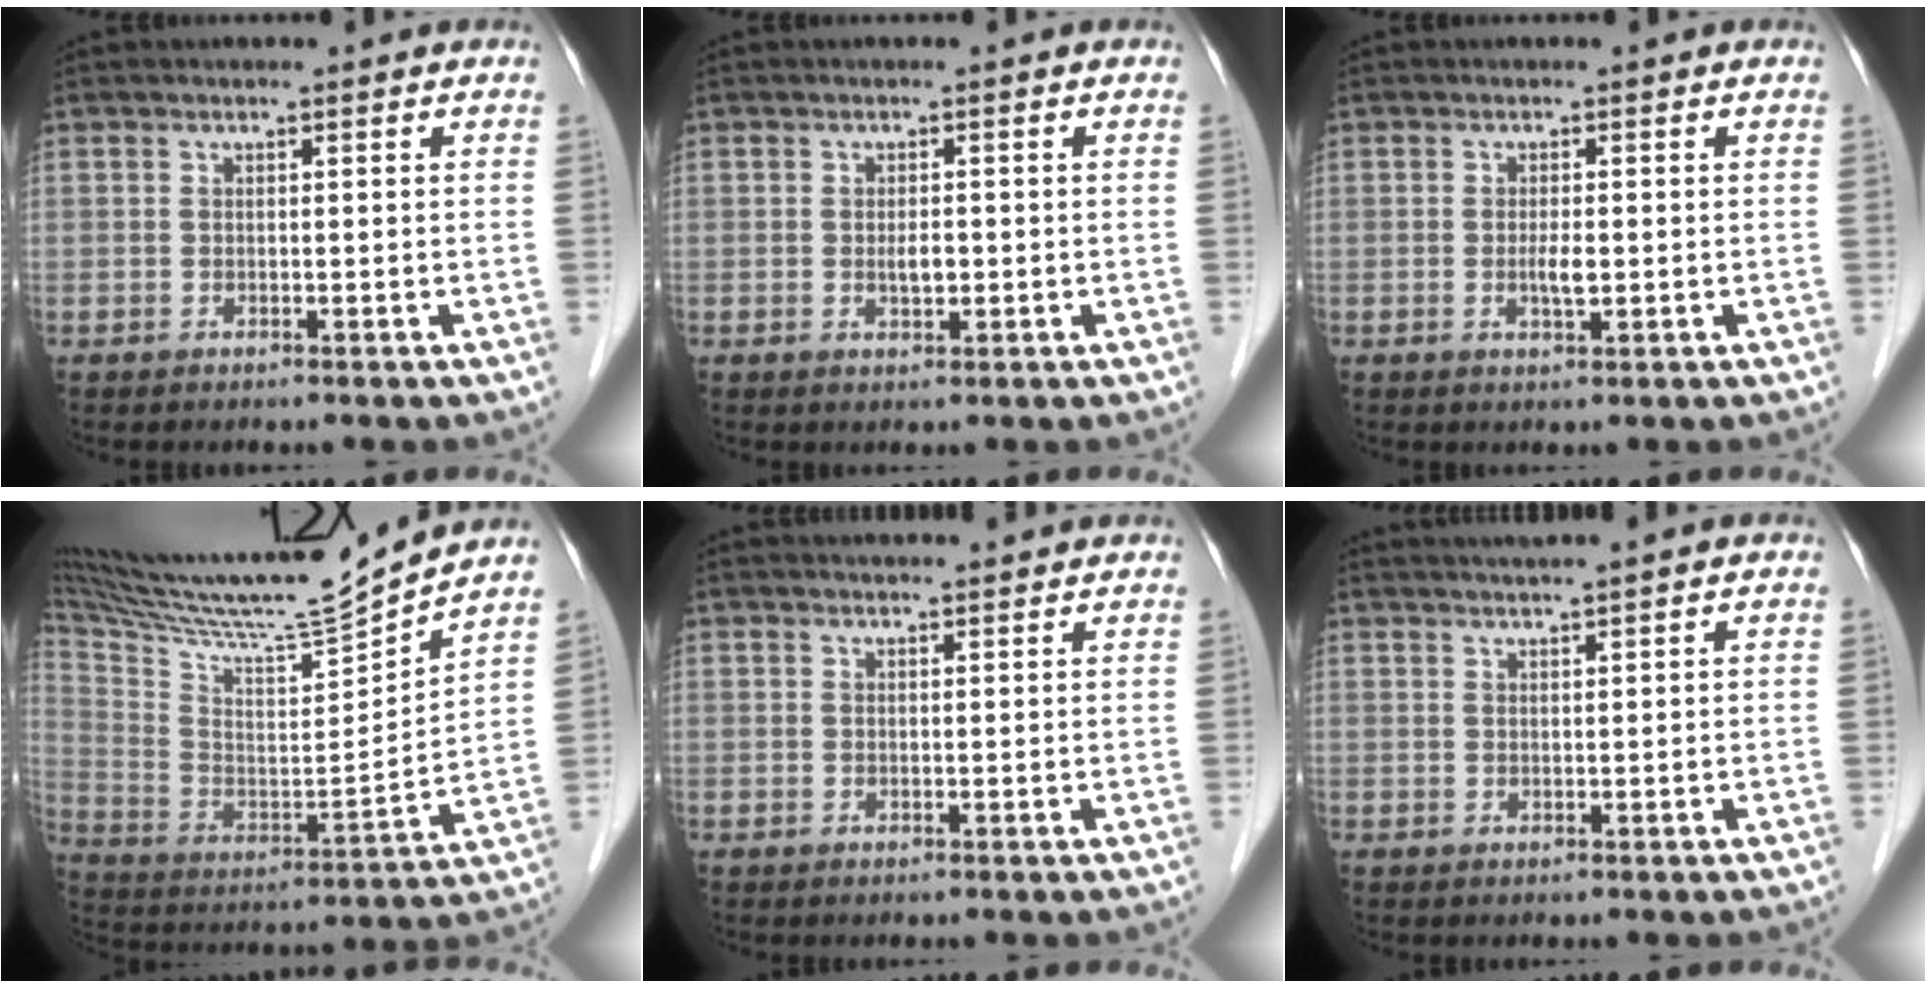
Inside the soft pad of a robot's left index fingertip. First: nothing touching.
{"total": 1.6, "force": [-0.3, 0.6, 1.5], "torque": [-0.028, -0.003, -0.002]}
{"total": 1.9, "force": [-0.3, 0.4, 1.8], "torque": [-0.039, -0.004, -0.003]}
{"total": 21.5, "force": [19.3, -1.0, 9.4], "torque": [-0.177, -0.036, 0.324]}
{"total": 3.9, "force": [3.8, 0.2, 1.0], "torque": [-0.015, 0.019, 0.045]}
{"total": 2.7, "force": [2.3, -0.8, 1.1], "torque": [-0.011, 0.012, 0.044]}